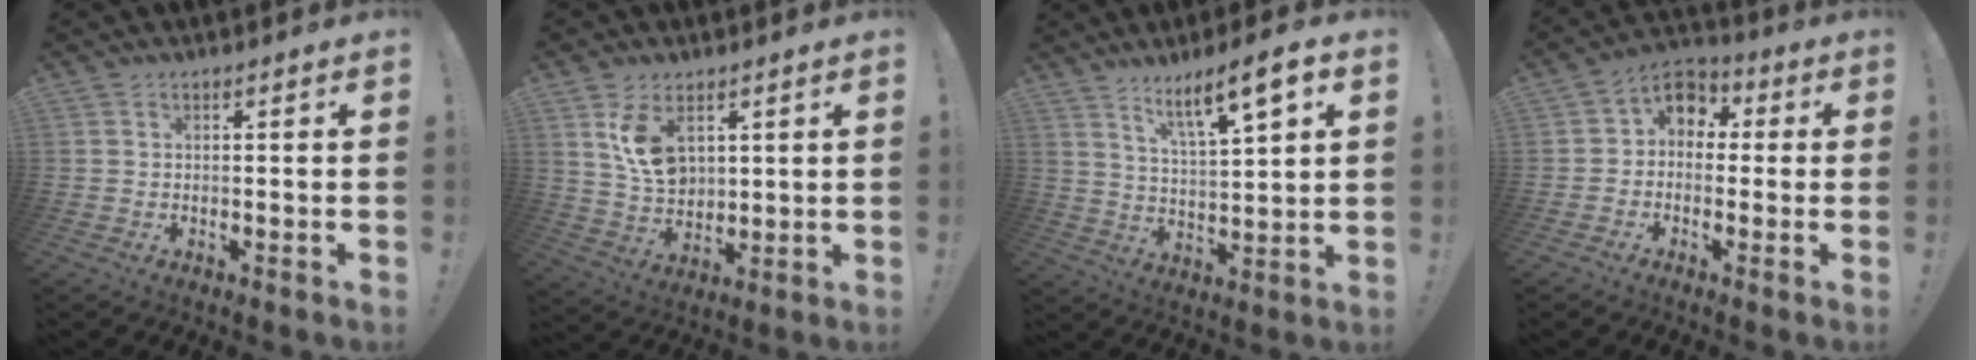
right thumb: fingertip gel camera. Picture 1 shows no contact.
{"total": 10.7, "force": [4.9, 7.1, 6.4], "torque": [-0.098, -0.019, 0.098]}
{"total": 10.8, "force": [6.8, 1.5, 8.3], "torque": [-0.139, -0.034, 0.108]}
{"total": 6.6, "force": [0.1, 5.8, 3.2], "torque": [-0.054, 0.011, 0.009]}